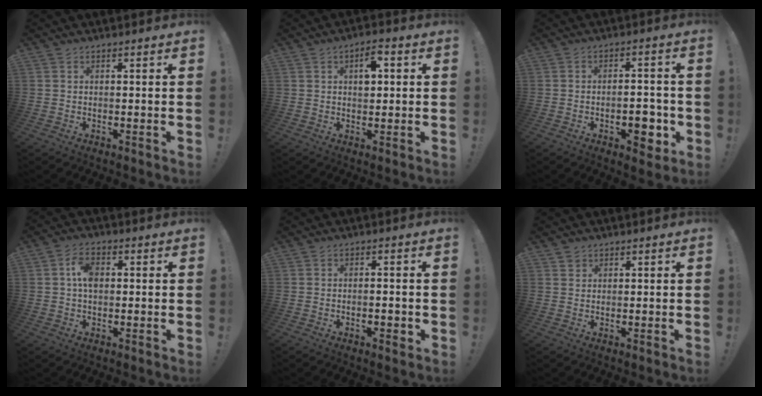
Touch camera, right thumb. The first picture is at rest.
{"total": 5.3, "force": [1.1, 3.3, 4.0], "torque": [-0.043, -0.002, 0.012]}
{"total": 7.4, "force": [-2.9, 4.0, 5.4], "torque": [-0.053, 0.011, -0.046]}
{"total": 6.1, "force": [0.8, 3.9, 4.6], "torque": [-0.062, 0.004, 0.013]}
{"total": 2.7, "force": [-1.3, 0.9, 2.2], "torque": [-0.031, 0.004, -0.021]}
{"total": 1.5, "force": [1.2, 1.0, 0.2], "torque": [0.010, -0.009, 0.019]}